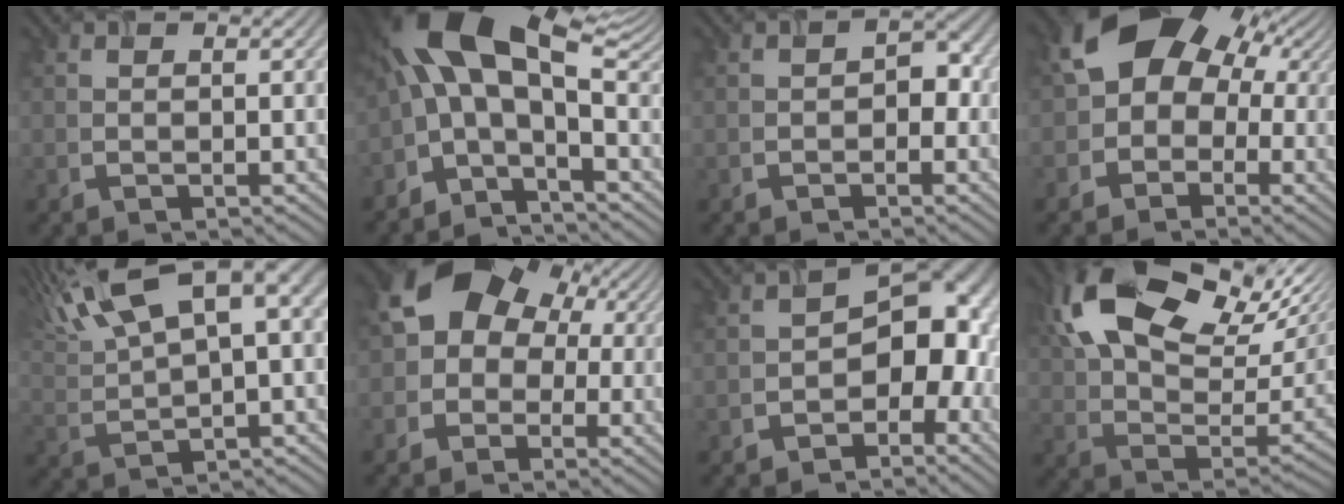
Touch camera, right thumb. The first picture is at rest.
{"total": 14.5, "force": [0.3, 6.5, 13.0], "torque": [-0.252, 0.013, 0.005]}
{"total": 2.2, "force": [-1.0, 1.6, 1.2], "torque": [-0.006, 0.005, -0.017]}
{"total": 11.6, "force": [0.9, 9.2, 6.9], "torque": [-0.088, 0.025, -0.012]}
{"total": 14.0, "force": [6.9, 4.8, 11.3], "torque": [-0.254, 0.031, 0.134]}
{"total": 10.9, "force": [0.9, 9.2, 5.8], "torque": [-0.084, 0.016, -0.014]}
{"total": 8.3, "force": [-2.8, 5.5, 5.5], "torque": [-0.042, 0.011, -0.056]}
{"total": 20.3, "force": [10.8, 10.5, 13.6], "torque": [-0.280, 0.043, 0.180]}